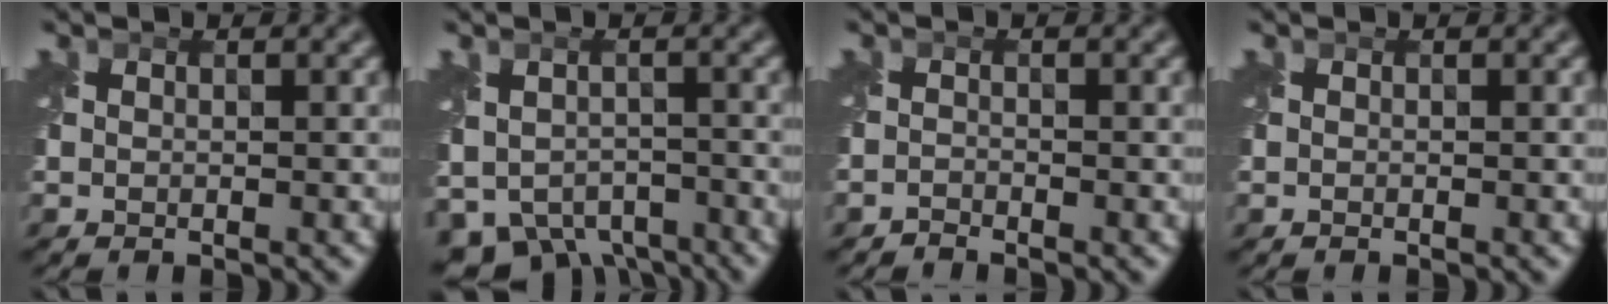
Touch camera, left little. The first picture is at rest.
{"total": 6.3, "force": [-4.2, 4.2, 2.3], "torque": [-0.040, -0.018, -0.053]}
{"total": 0.8, "force": [-0.7, 0.0, -0.2], "torque": [0.001, 0.003, -0.018]}
{"total": 0.0}